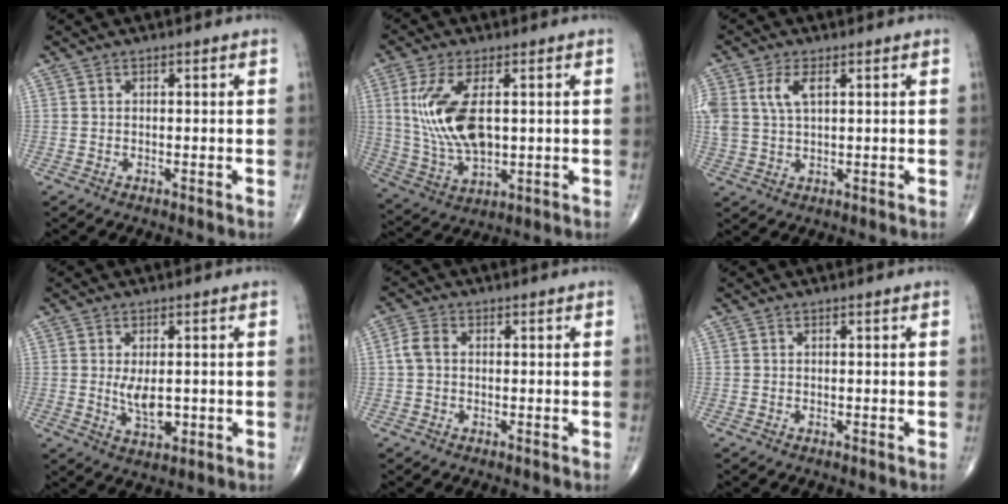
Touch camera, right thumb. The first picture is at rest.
{"total": 13.7, "force": [2.1, 6.4, 11.9], "torque": [-0.250, -0.011, 0.053]}
{"total": 6.1, "force": [2.2, 3.0, 4.8], "torque": [-0.113, 0.001, 0.047]}
{"total": 5.3, "force": [0.1, 2.7, 4.5], "torque": [-0.074, -0.012, 0.008]}
{"total": 3.2, "force": [0.1, 2.2, 2.2], "torque": [-0.050, 0.010, -0.002]}
{"total": 0.0}